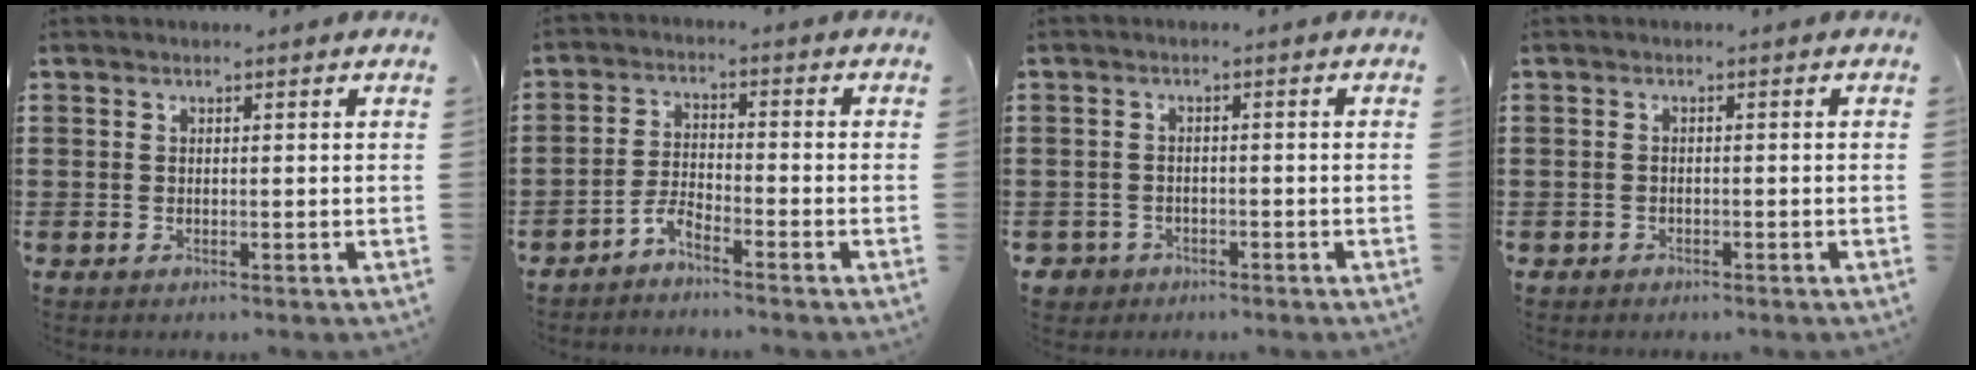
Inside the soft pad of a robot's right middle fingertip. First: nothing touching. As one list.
[{"total": 3.2, "force": [-3.0, 0.3, 0.9], "torque": [-0.027, 0.003, -0.063]}, {"total": 2.1, "force": [-1.7, 1.3, 0.1], "torque": [-0.015, -0.002, -0.041]}, {"total": 1.0, "force": [-0.8, 0.5, 0.0], "torque": [-0.001, 0.003, -0.020]}]